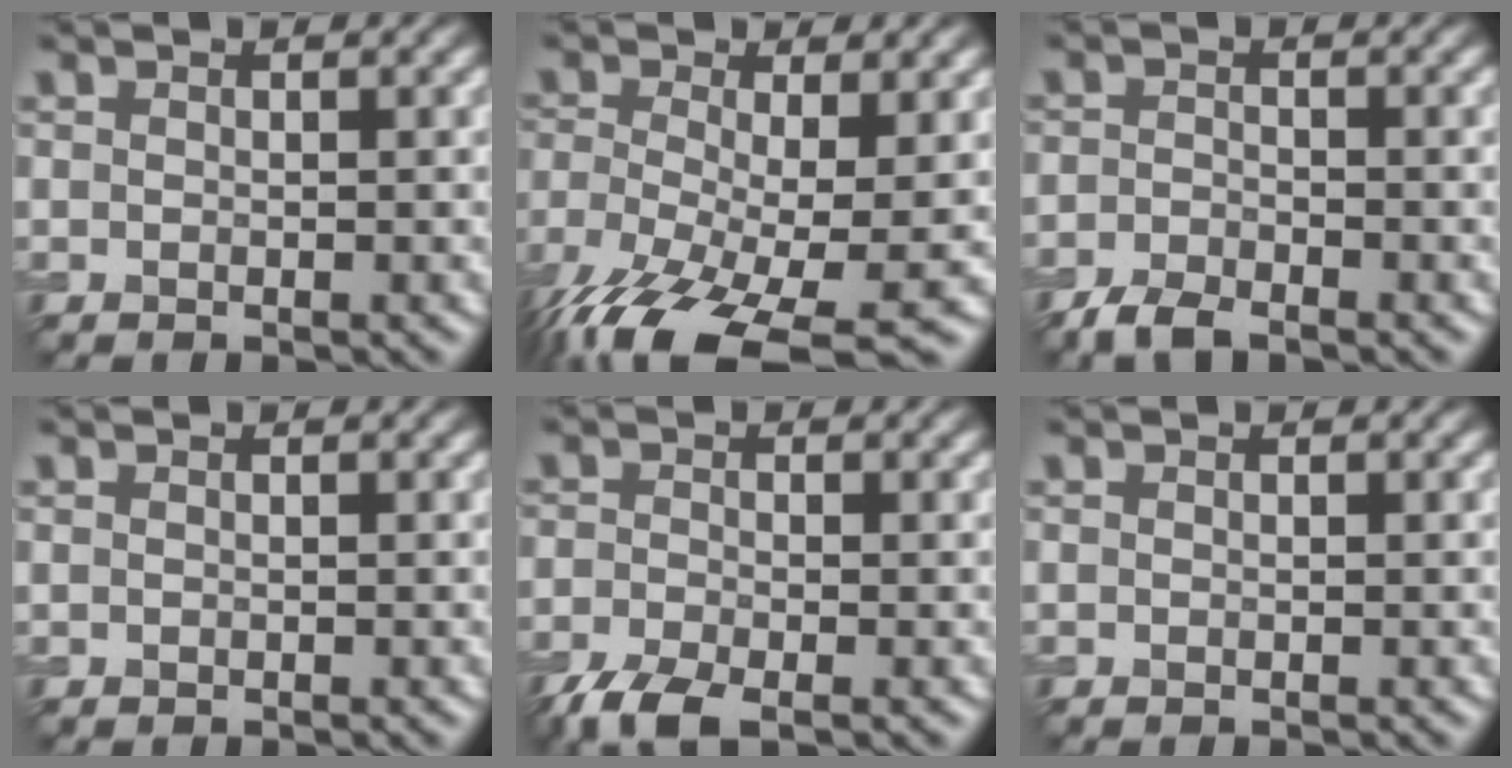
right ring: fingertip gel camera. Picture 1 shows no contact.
{"total": 10.8, "force": [-6.1, 3.1, 8.3], "torque": [-0.167, -0.028, -0.113]}
{"total": 2.4, "force": [-2.0, 0.7, 1.1], "torque": [-0.026, -0.003, -0.046]}
{"total": 0.0}
{"total": 3.7, "force": [-2.7, 1.1, 2.3], "torque": [-0.052, -0.011, -0.062]}
{"total": 0.0}